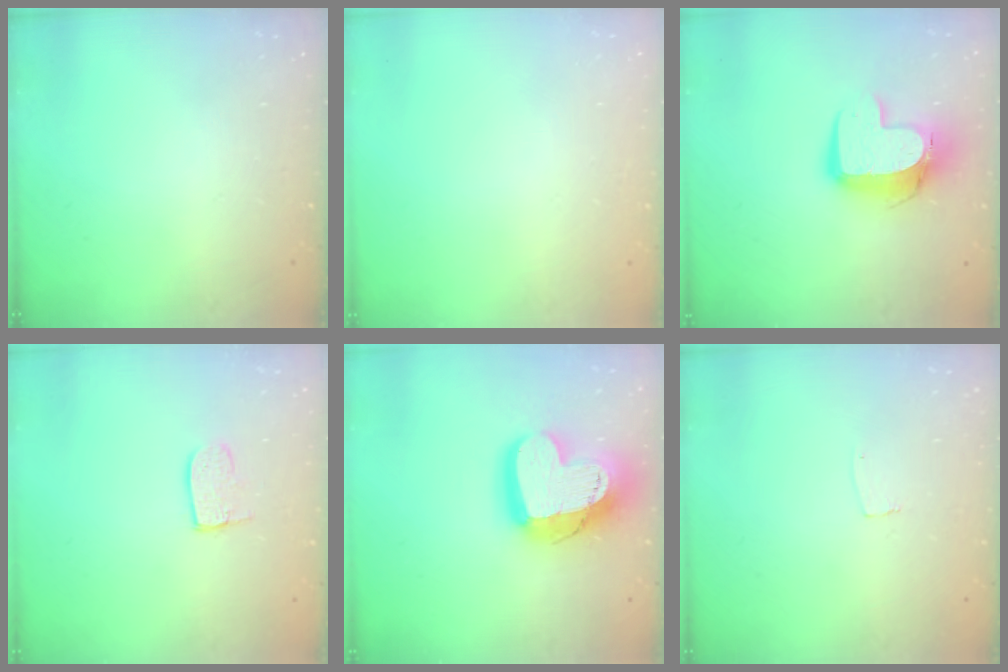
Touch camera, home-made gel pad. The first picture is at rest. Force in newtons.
{"total": 0.0}
{"total": 13.5, "press": 13.4, "slide": 1.3}
{"total": 6.3, "press": 6.3, "slide": 0.5}
{"total": 21.6, "press": 21.5, "slide": 1.9}
{"total": 3.0, "press": 3.0, "slide": 0.2}